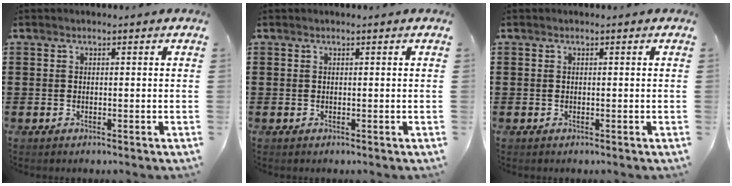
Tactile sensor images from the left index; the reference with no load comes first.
{"total": 0.0}
{"total": 0.0}